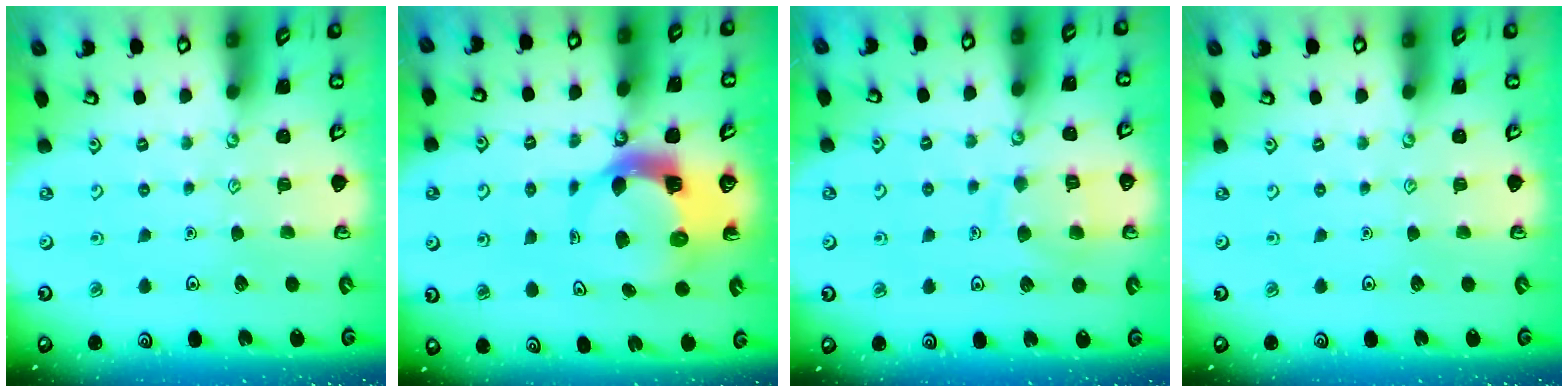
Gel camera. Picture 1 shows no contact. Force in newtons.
{"total": 6.5, "press": 6.4, "slide": 1.0}
{"total": 9.0, "press": 9.0, "slide": 0.8}
{"total": 0.0}